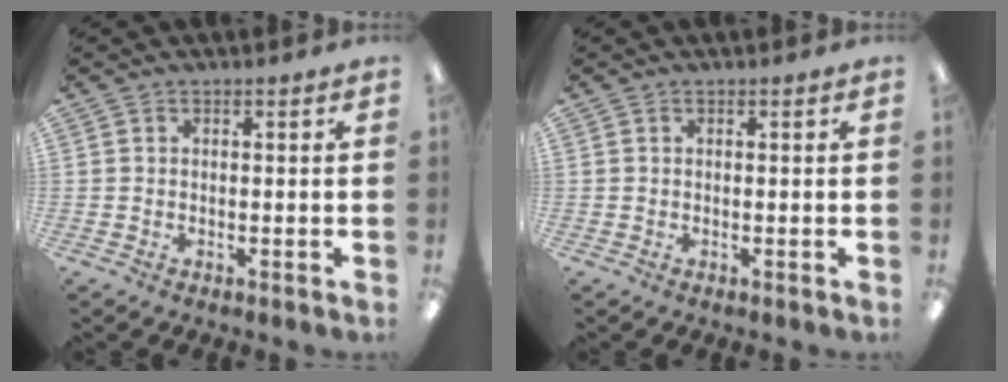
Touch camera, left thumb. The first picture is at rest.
{"total": 0.0}